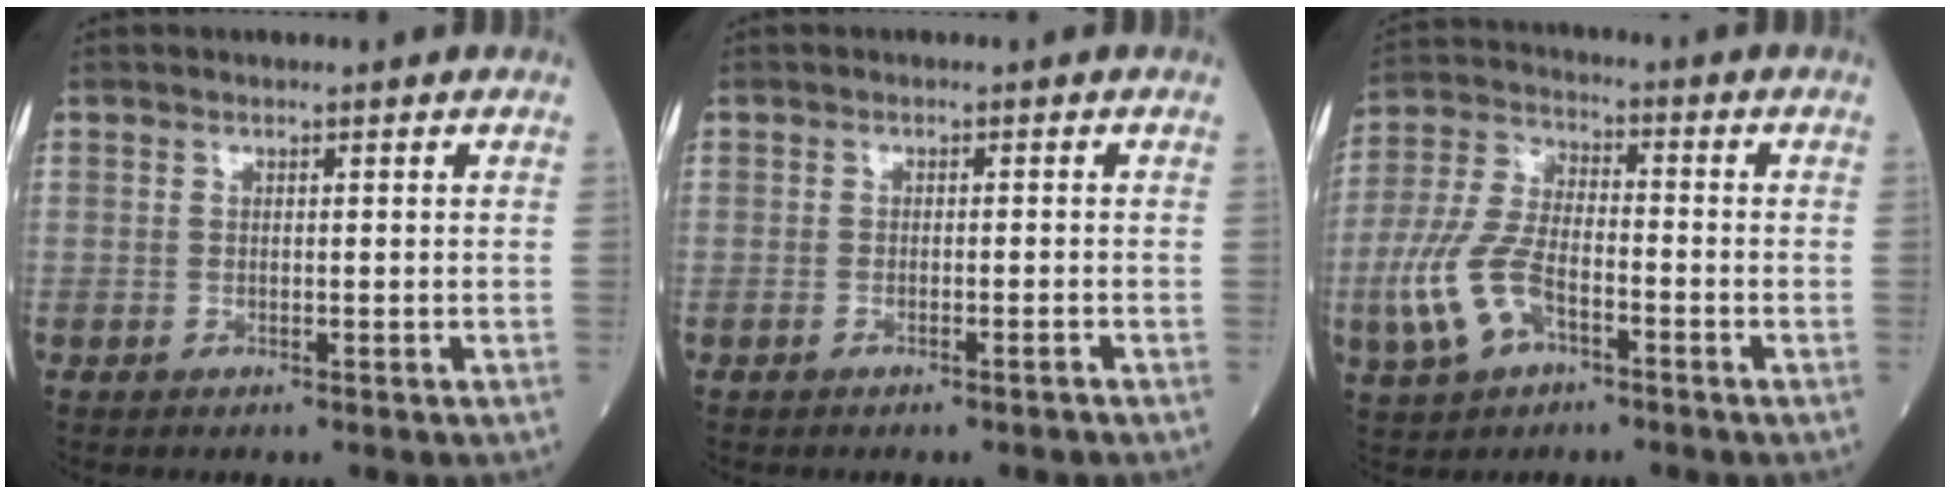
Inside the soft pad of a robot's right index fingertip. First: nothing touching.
{"total": 0.9, "force": [-0.8, -0.1, 0.6], "torque": [-0.015, 0.000, -0.010]}
{"total": 10.5, "force": [-4.0, 5.2, 8.1], "torque": [-0.198, 0.004, -0.076]}